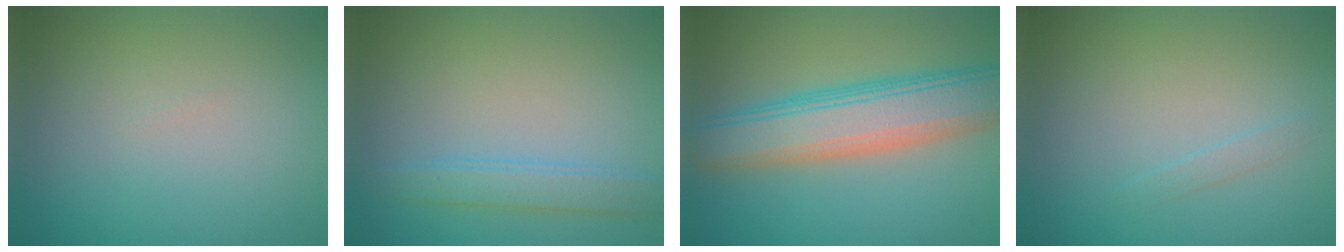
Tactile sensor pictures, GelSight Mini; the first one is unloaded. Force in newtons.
{"total": 2.6, "press": 2.6, "slide": 0.0}
{"total": 7.8, "press": 7.8, "slide": 0.5}
{"total": 0.7, "press": 0.7, "slide": 0.1}